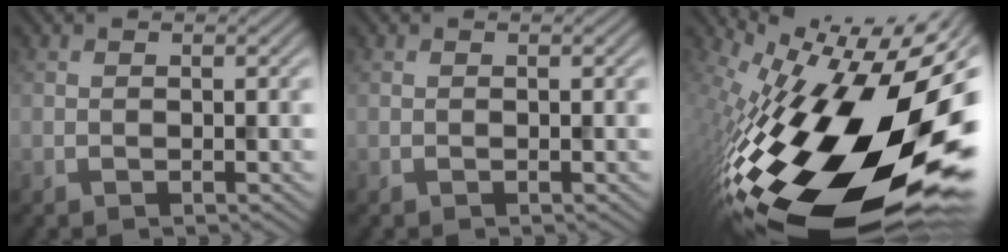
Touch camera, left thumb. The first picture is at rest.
{"total": 0.0}
{"total": 21.4, "force": [-3.4, 9.4, 18.9], "torque": [-0.351, -0.048, -0.058]}